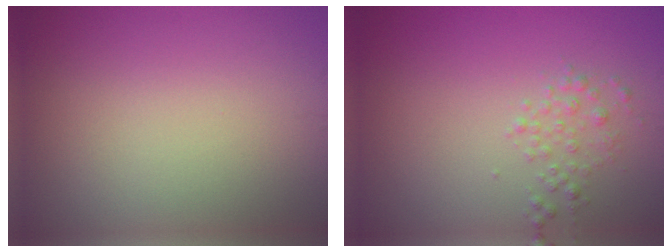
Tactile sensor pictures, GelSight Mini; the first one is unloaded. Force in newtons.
{"total": 1.5, "press": 1.5, "slide": 0.0}